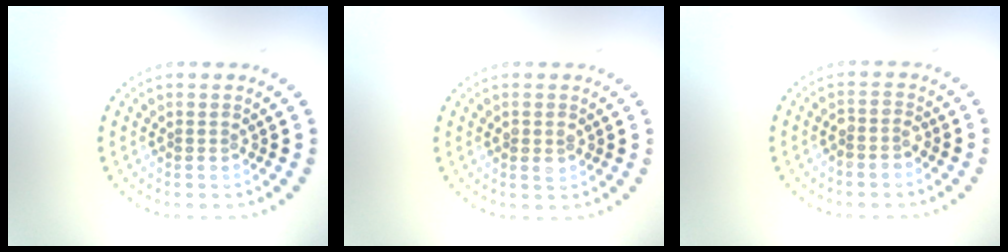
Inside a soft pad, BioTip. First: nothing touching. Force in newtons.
{"total": 1.1, "press": 1.1, "slide": 0.0}
{"total": 1.7, "press": 1.5, "slide": 0.9}